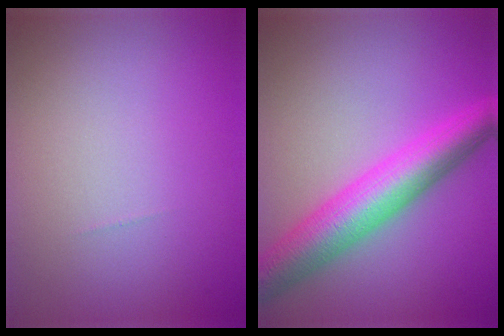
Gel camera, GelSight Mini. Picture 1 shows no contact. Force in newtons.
{"total": 7.2, "press": 7.2, "slide": 0.2}